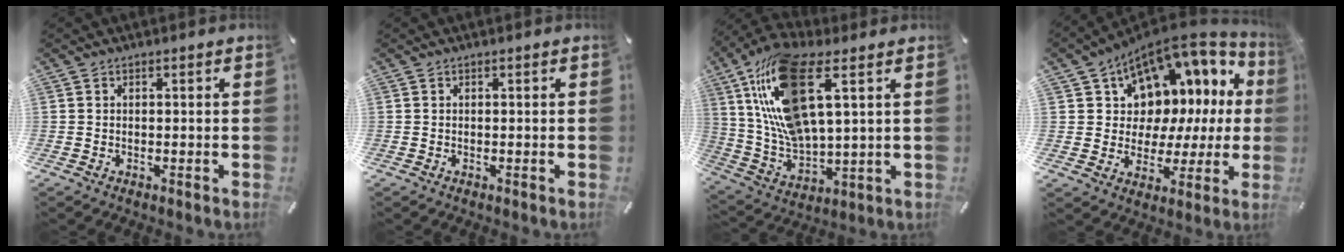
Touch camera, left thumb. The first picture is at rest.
{"total": 0.0}
{"total": 19.3, "force": [8.5, 7.7, 15.6], "torque": [-0.355, -0.033, 0.141]}
{"total": 10.8, "force": [6.8, 7.7, 3.3], "torque": [-0.058, -0.085, 0.124]}